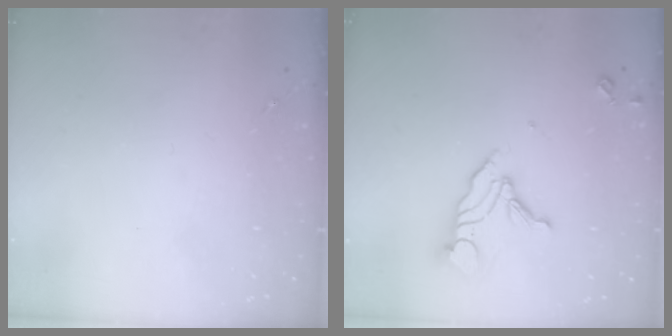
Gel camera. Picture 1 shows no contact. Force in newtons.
{"total": 12.2, "press": 12.1, "slide": 1.2}